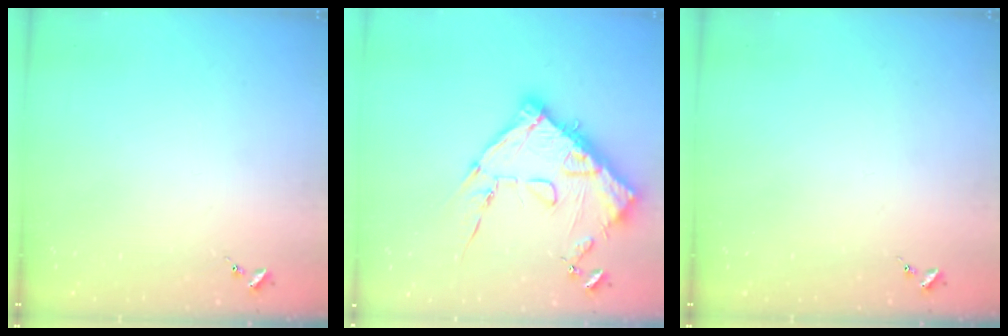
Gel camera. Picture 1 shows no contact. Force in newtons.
{"total": 17.2, "press": 17.2, "slide": 1.3}
{"total": 0.0}